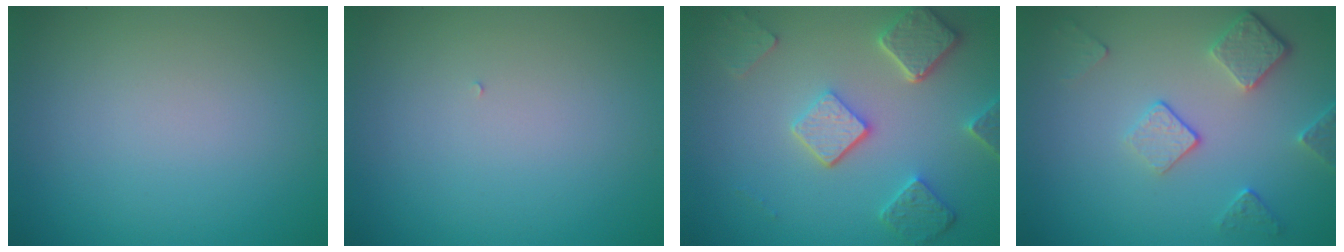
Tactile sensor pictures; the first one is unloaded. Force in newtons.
{"total": 0.0}
{"total": 5.2, "press": 4.0, "slide": 3.3}
{"total": 3.7, "press": 2.9, "slide": 2.3}